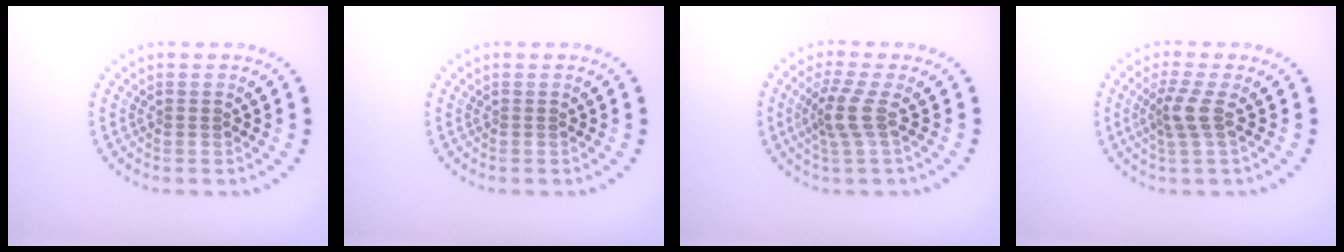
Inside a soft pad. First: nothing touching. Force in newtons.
{"total": 0.0}
{"total": 2.7, "press": 2.0, "slide": 1.7}
{"total": 2.4, "press": 1.9, "slide": 1.5}